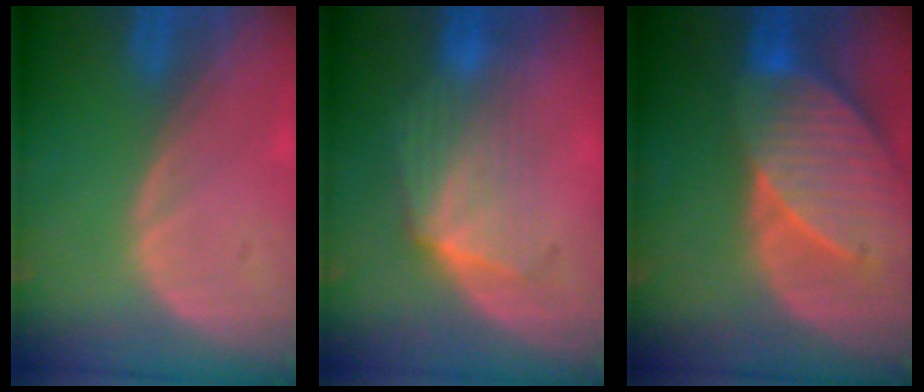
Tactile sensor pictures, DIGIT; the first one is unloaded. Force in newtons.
{"total": 7.2, "press": 6.6, "slide": 2.9}
{"total": 10.2, "press": 9.0, "slide": 4.8}